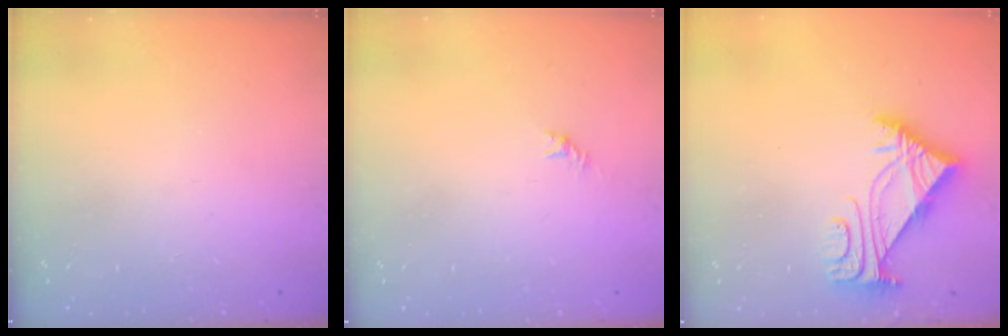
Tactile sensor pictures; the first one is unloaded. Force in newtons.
{"total": 0.0}
{"total": 5.8, "press": 5.7, "slide": 0.9}